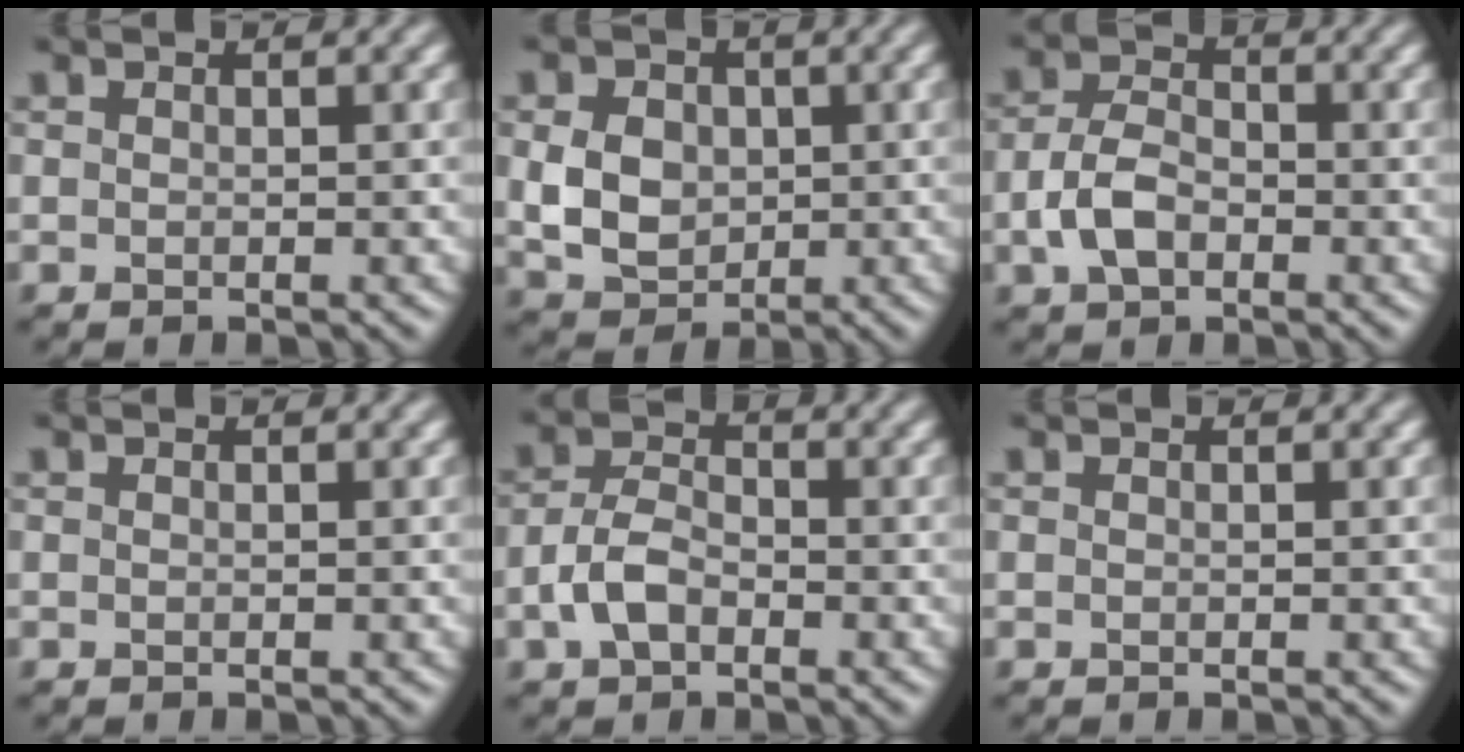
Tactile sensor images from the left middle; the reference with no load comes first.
{"total": 4.9, "force": [0.2, 3.9, 2.9], "torque": [-0.059, -0.001, 0.003]}
{"total": 3.9, "force": [-1.2, 2.6, 2.7], "torque": [-0.057, 0.005, -0.031]}
{"total": 0.0}
{"total": 3.5, "force": [-1.3, 2.2, 2.4], "torque": [-0.048, 0.007, -0.034]}
{"total": 0.0}